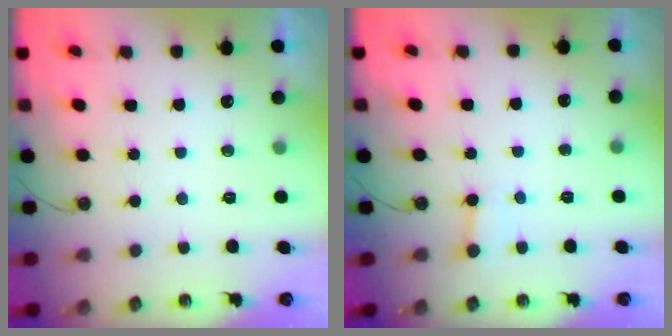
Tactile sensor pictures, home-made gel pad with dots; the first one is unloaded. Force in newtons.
{"total": 2.4, "press": 2.4, "slide": 0.4}